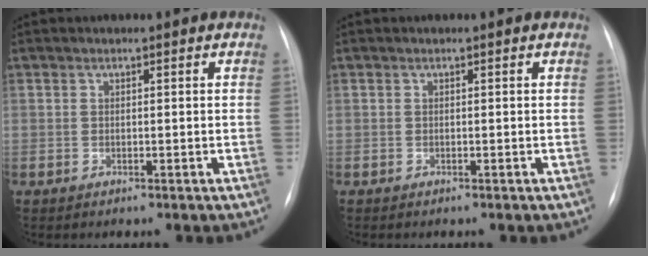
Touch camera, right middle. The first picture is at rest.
{"total": 0.0}